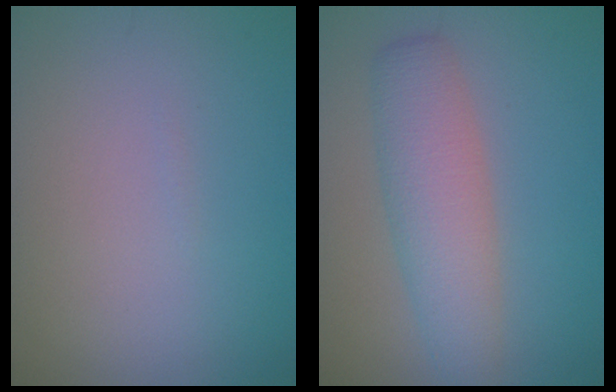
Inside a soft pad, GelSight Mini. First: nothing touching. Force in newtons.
{"total": 4.9, "press": 4.9, "slide": 0.1}